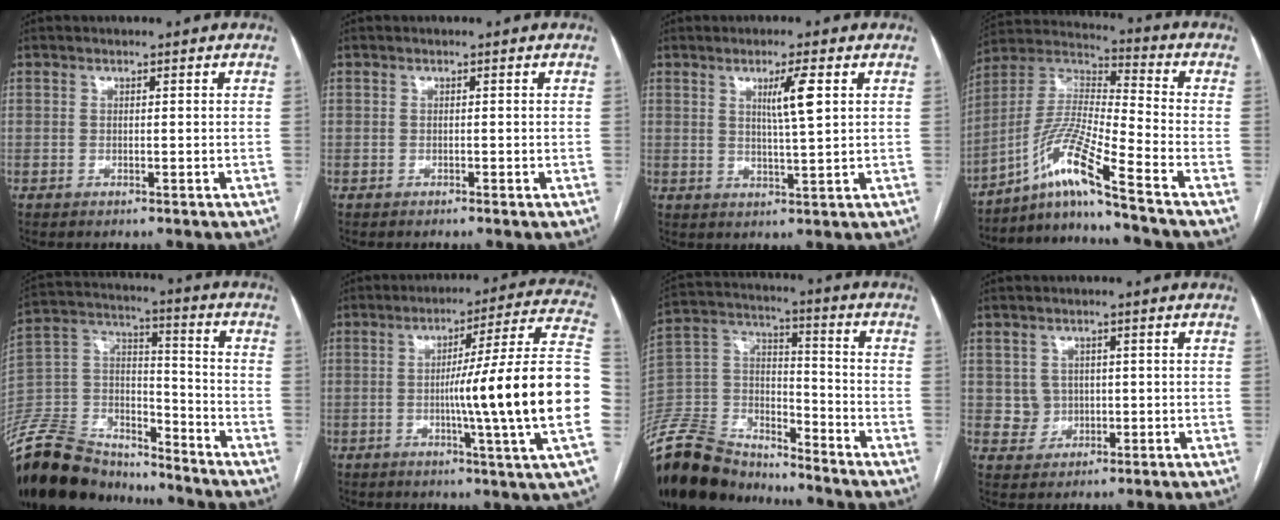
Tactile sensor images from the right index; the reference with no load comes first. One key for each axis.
{"total": 0.0}
{"total": 4.9, "fx": 1.8, "fy": -0.2, "fz": 4.6, "tx": -0.077, "ty": -0.004, "tz": 0.031}
{"total": 12.1, "fx": -8.2, "fy": -1.5, "fz": 8.8, "tx": -0.189, "ty": 0.003, "tz": -0.154}
{"total": 22.9, "fx": -20.2, "fy": 7.6, "fz": 7.5, "tx": -0.196, "ty": 0.010, "tz": -0.349}
{"total": 21.1, "fx": -2.9, "fy": -2.5, "fz": 20.8, "tx": -0.241, "ty": 0.008, "tz": -0.059}
{"total": 20.8, "fx": -19.0, "fy": 6.6, "fz": 5.5, "tx": -0.150, "ty": 0.016, "tz": -0.333}
{"total": 3.1, "fx": 0.3, "fy": 3.0, "fz": 0.3, "tx": -0.001, "ty": 0.008, "tz": 0.010}